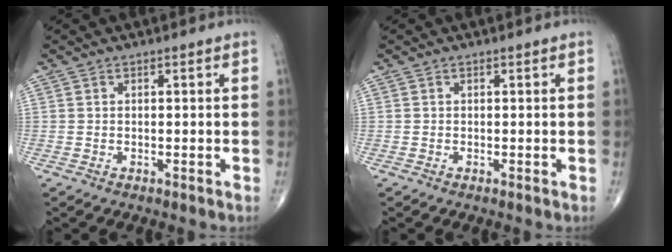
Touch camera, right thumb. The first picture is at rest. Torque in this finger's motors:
{"motor_torque": [0.71, 0.60, -0.20, 0.01, 0.01]}